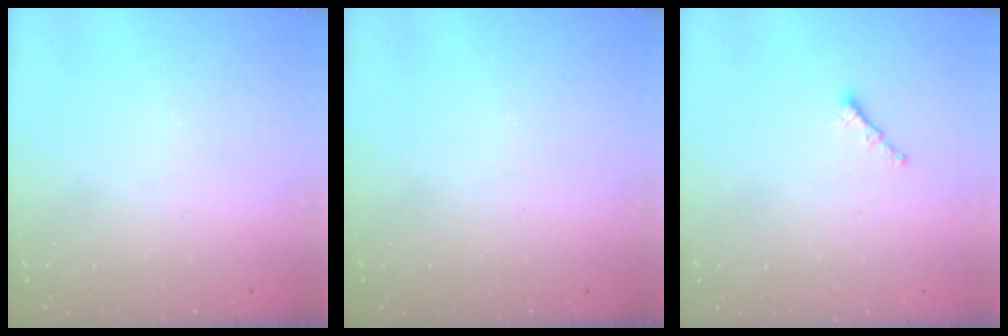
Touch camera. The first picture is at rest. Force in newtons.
{"total": 0.0}
{"total": 0.8, "press": 0.7, "slide": 0.4}